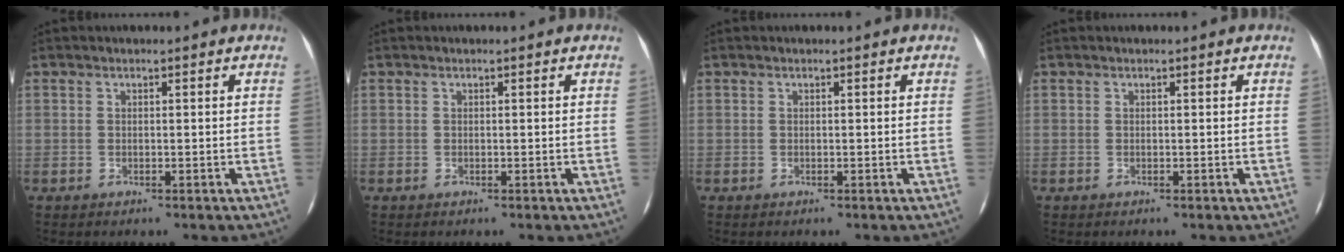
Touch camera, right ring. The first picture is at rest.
{"total": 0.0}
{"total": 0.0}
{"total": 0.0}